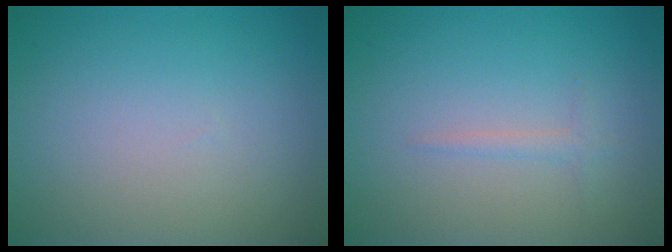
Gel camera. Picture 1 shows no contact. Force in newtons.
{"total": 0.8, "press": 0.8, "slide": 0.1}